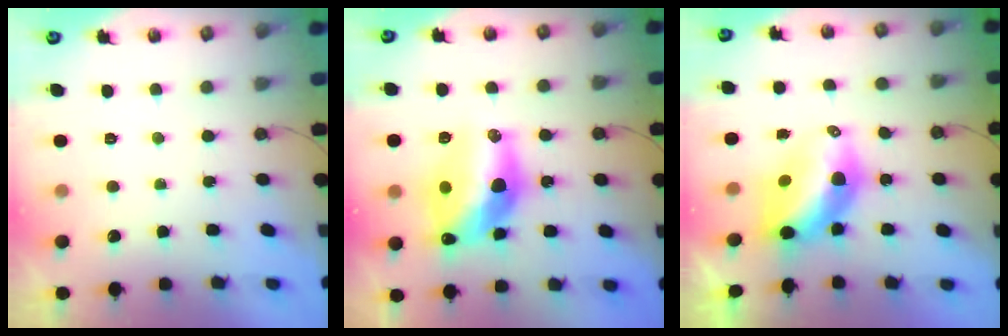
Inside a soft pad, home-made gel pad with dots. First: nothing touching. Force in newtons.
{"total": 17.8, "press": 17.2, "slide": 4.4}
{"total": 8.8, "press": 8.7, "slide": 1.0}